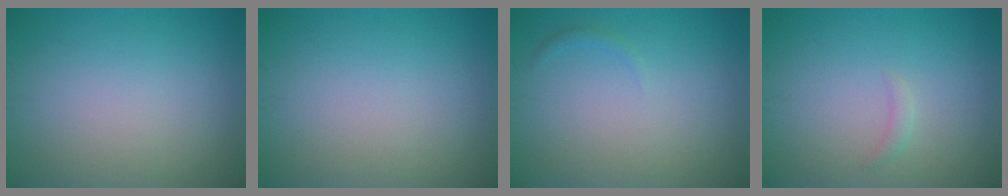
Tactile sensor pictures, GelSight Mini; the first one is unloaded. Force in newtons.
{"total": 0.0}
{"total": 0.6, "press": 0.6, "slide": 0.0}
{"total": 0.8, "press": 0.8, "slide": 0.1}